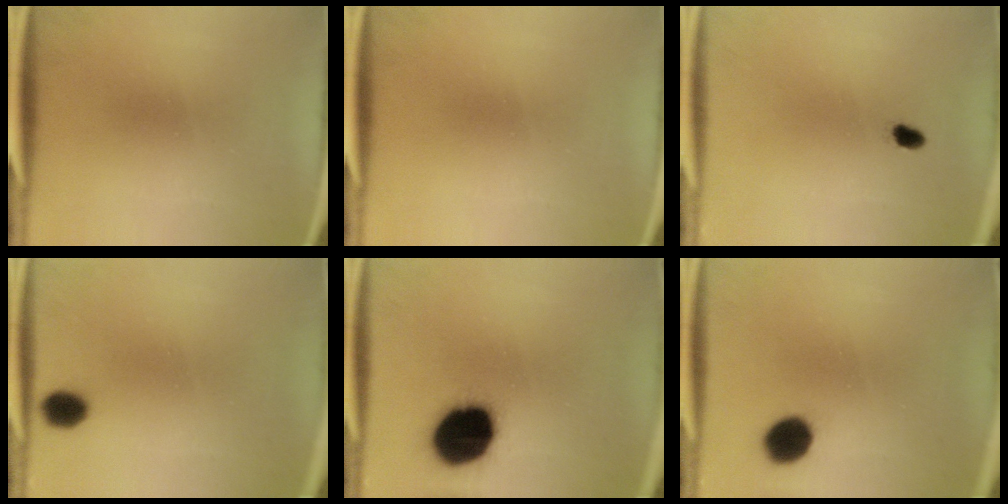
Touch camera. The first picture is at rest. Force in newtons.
{"total": 0.0}
{"total": 1.8}
{"total": 2.3}
{"total": 18.2}
{"total": 7.3}